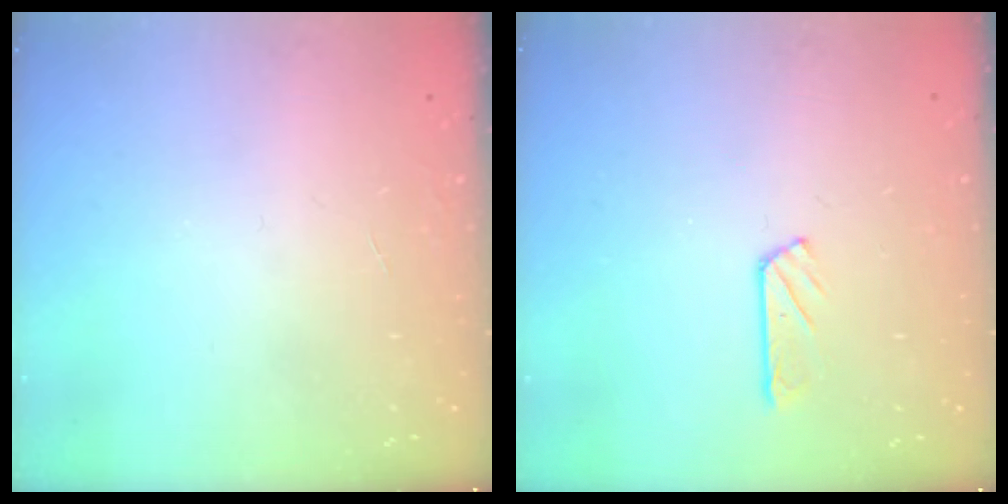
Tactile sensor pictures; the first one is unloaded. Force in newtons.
{"total": 2.9, "press": 2.9, "slide": 0.3}